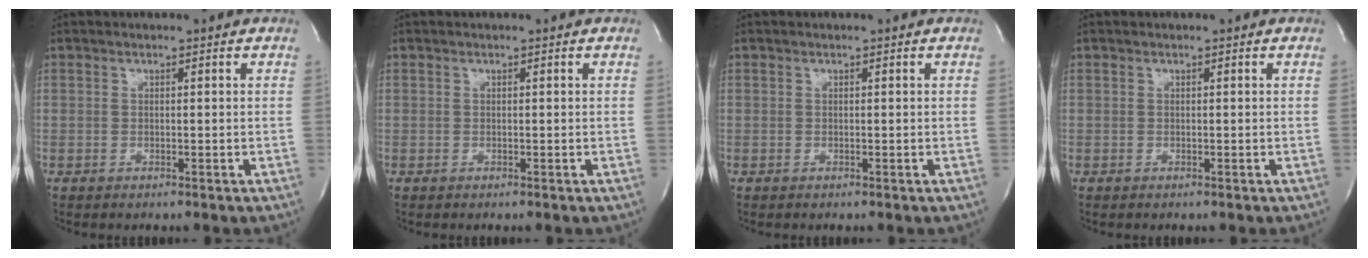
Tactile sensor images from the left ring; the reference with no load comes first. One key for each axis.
{"total": 0.0}
{"total": 0.0}
{"total": 0.0}